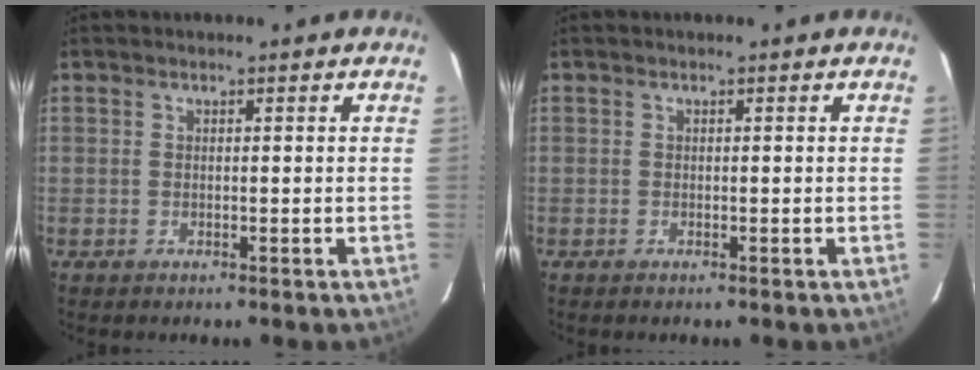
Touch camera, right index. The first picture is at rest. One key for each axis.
{"total": 0.0}